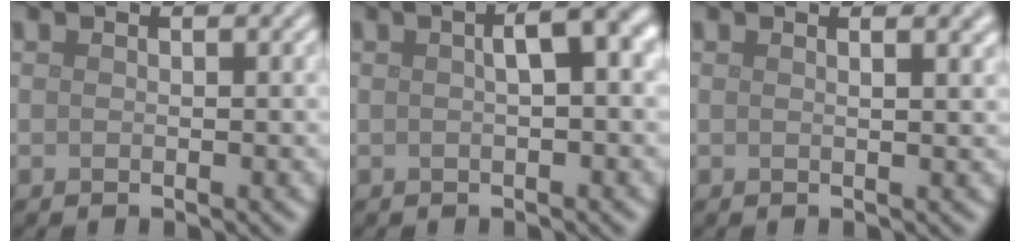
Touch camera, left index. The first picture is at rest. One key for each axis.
{"total": 4.0, "fx": 0.8, "fy": 0.9, "fz": 3.9, "tx": -0.058, "ty": 0.016, "tz": 0.010}
{"total": 2.6, "fx": 1.3, "fy": 1.2, "fz": 2.0, "tx": -0.008, "ty": 0.010, "tz": -0.002}